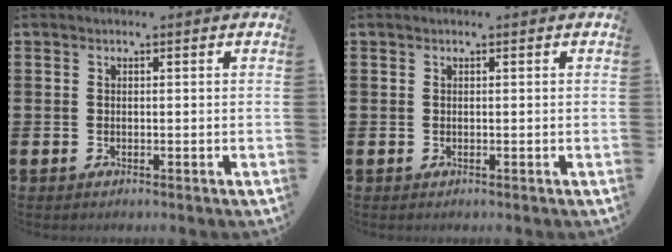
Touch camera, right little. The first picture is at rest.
{"total": 0.0}